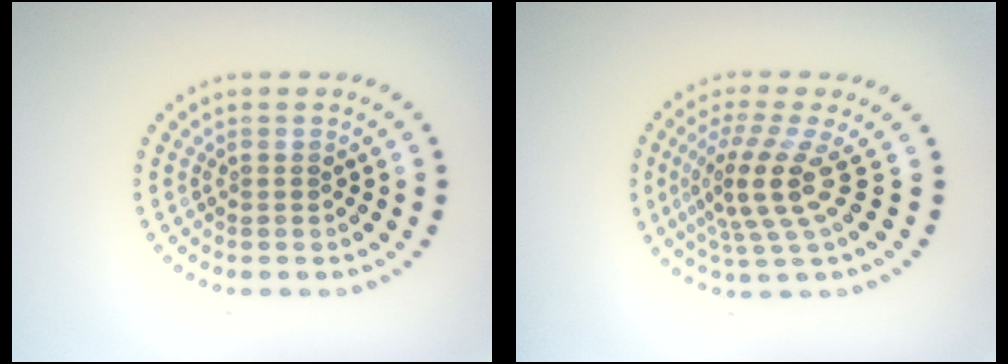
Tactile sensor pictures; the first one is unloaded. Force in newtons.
{"total": 4.4, "press": 3.1, "slide": 3.2}